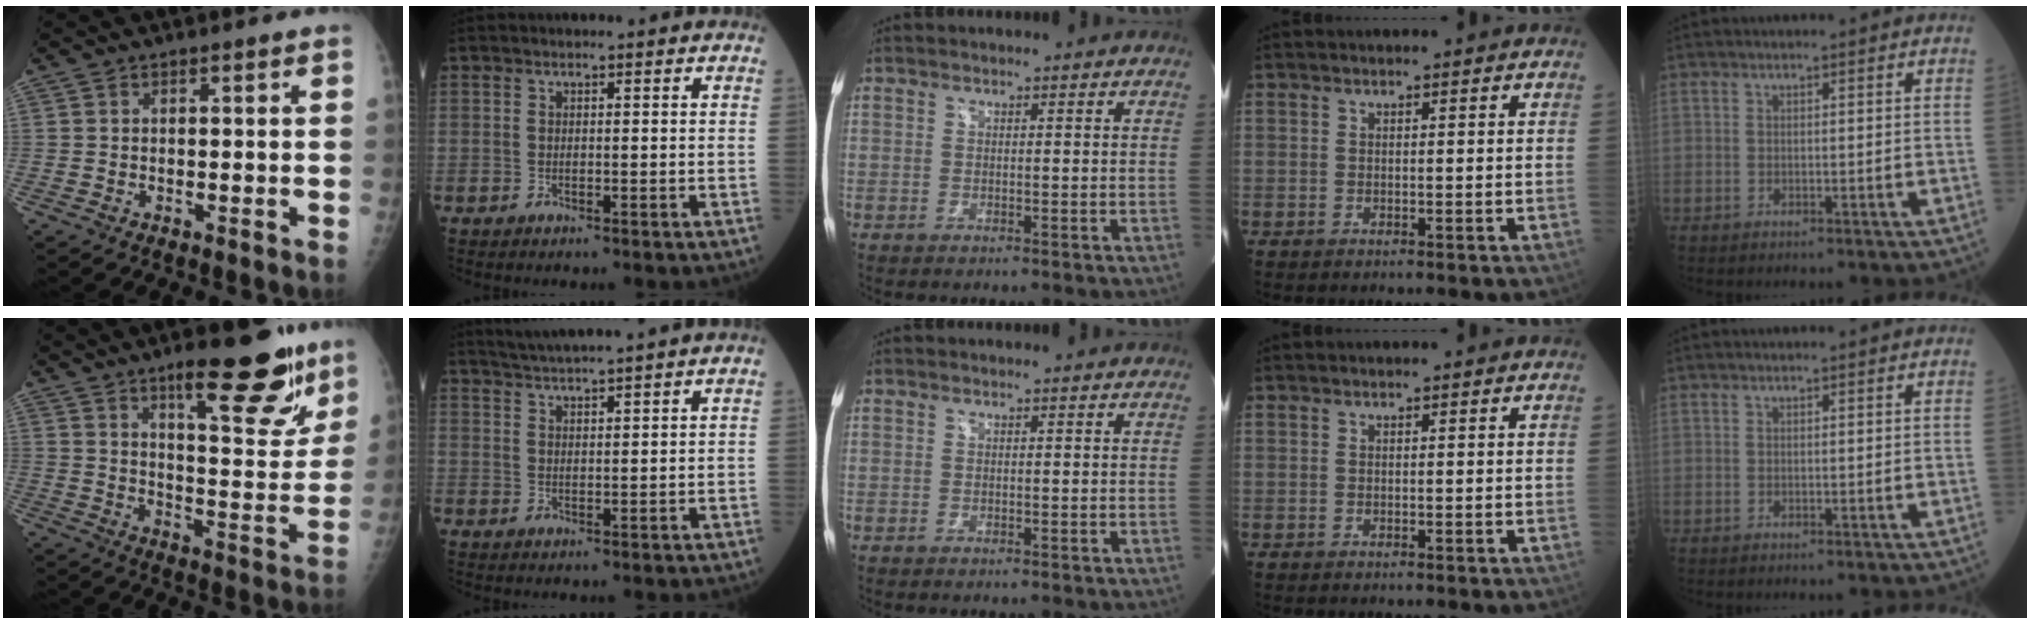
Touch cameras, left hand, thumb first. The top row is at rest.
{"thumb": {"total": 17.4, "force": [11.3, 4.9, 12.2], "torque": [-0.120, -0.076, 0.168]}, "index": {"total": 5.3, "force": [4.7, -1.4, 2.0], "torque": [-0.040, 0.016, 0.086]}}